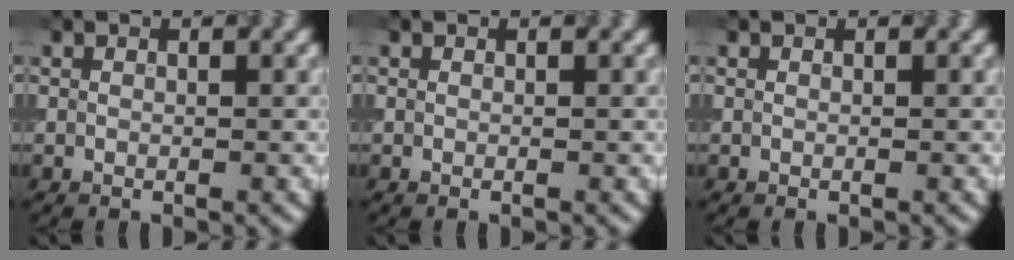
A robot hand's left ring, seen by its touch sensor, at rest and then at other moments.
{"total": 0.0}
{"total": 0.0}